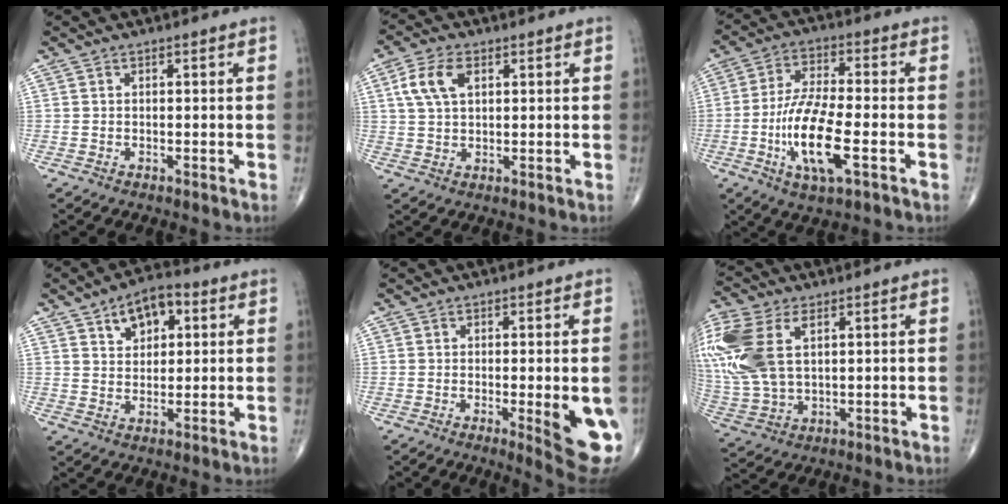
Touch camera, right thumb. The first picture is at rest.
{"total": 7.0, "force": [2.3, 4.0, 5.3], "torque": [-0.110, 0.005, 0.044]}
{"total": 13.5, "force": [-3.9, 4.1, 12.3], "torque": [-0.244, 0.011, -0.073]}
{"total": 8.5, "force": [3.7, 5.2, 5.7], "torque": [-0.057, -0.002, 0.053]}
{"total": 10.4, "force": [-2.0, 2.3, 9.9], "torque": [-0.113, -0.020, -0.021]}
{"total": 20.3, "force": [6.1, 12.0, 15.2], "torque": [-0.390, 0.004, 0.122]}